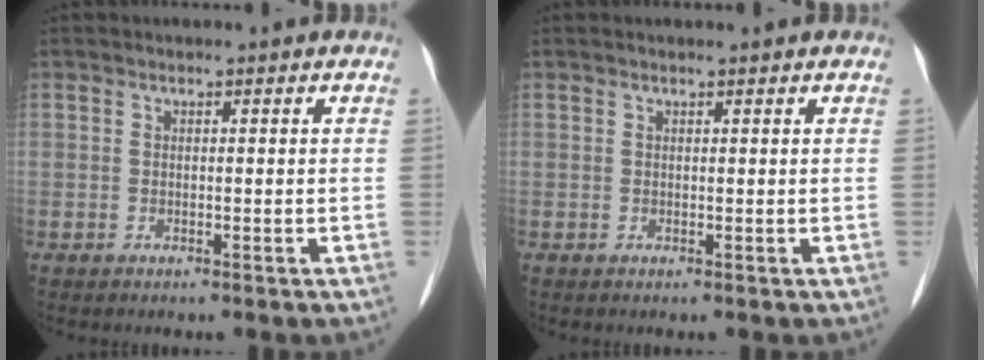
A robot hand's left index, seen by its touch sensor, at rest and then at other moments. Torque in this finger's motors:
{"motor_torque": [-0.01, 0.03, 0.00, 0.01]}